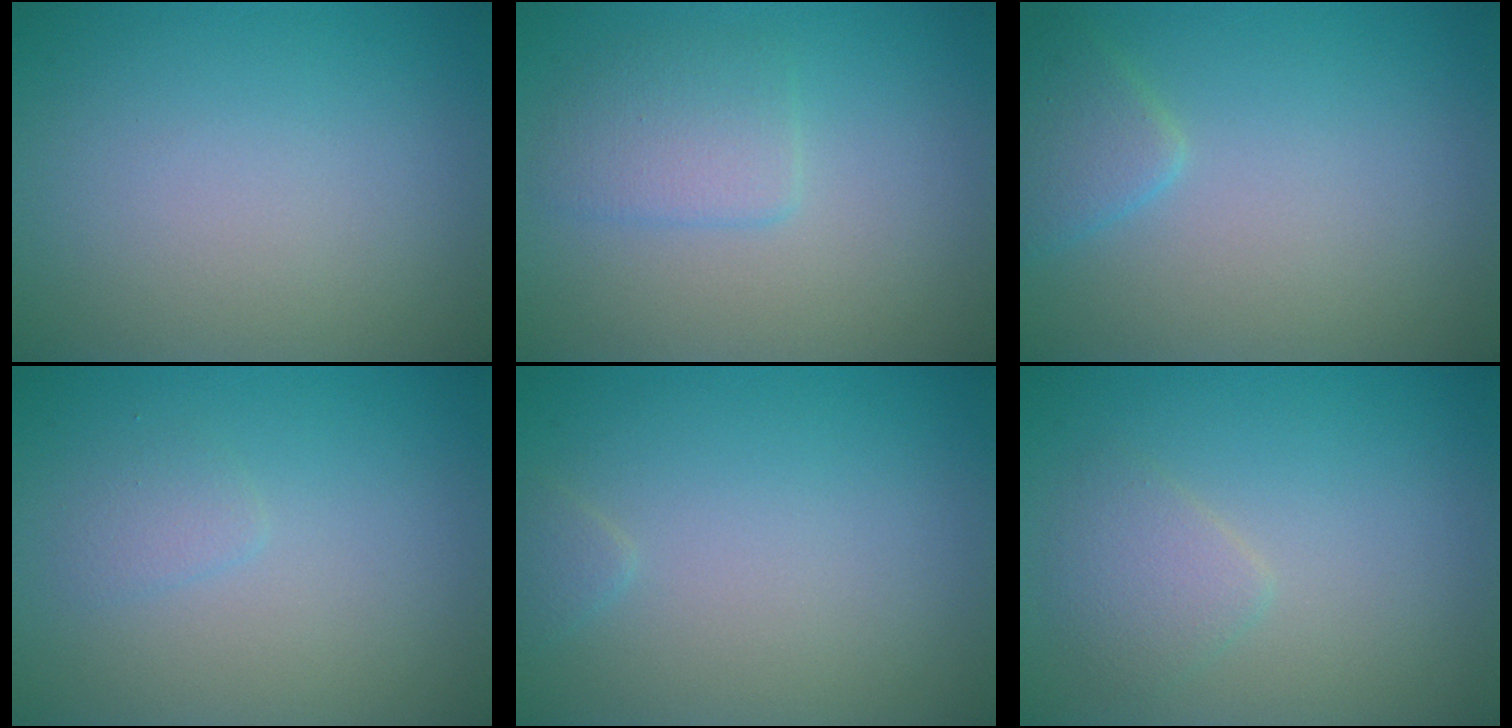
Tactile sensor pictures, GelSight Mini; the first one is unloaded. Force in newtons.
{"total": 2.4, "press": 2.3, "slide": 0.2}
{"total": 2.1, "press": 2.1, "slide": 0.1}
{"total": 1.0, "press": 1.0, "slide": 0.0}
{"total": 0.7, "press": 0.7, "slide": 0.1}
{"total": 1.8, "press": 1.8, "slide": 0.0}